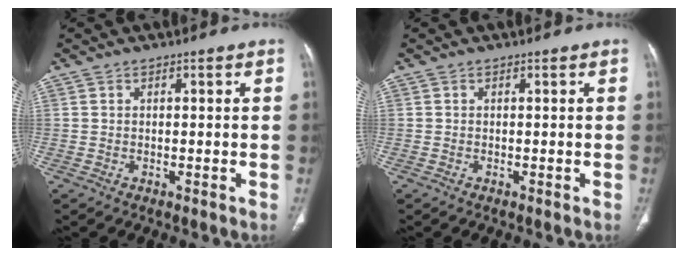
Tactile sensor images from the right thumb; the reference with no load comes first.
{"total": 0.0}